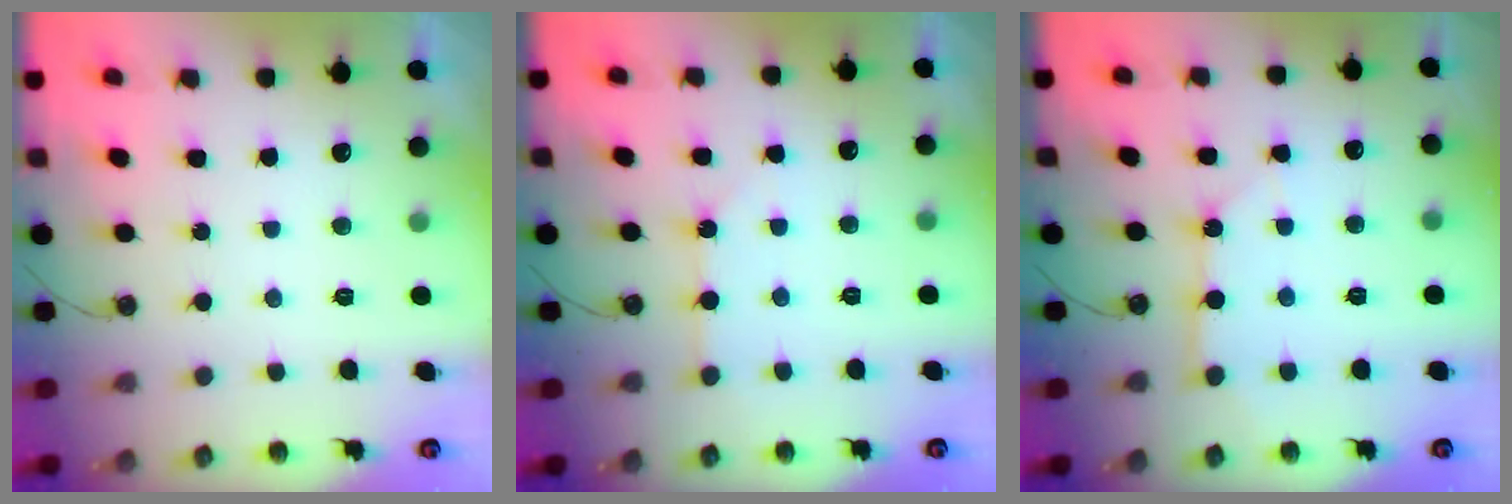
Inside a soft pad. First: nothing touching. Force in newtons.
{"total": 3.5, "press": 3.5, "slide": 0.4}
{"total": 3.9, "press": 3.9, "slide": 0.4}